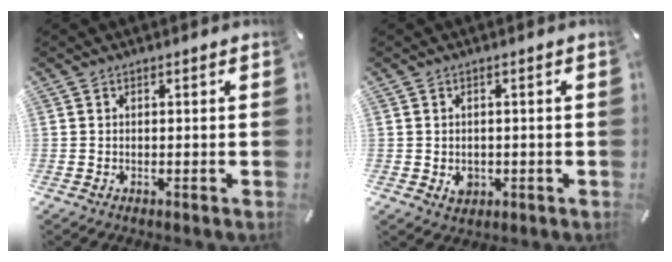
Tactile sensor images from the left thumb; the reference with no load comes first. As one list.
[{"total": 3.1, "force": [-0.6, 2.7, 1.5], "torque": [-0.009, -0.002, -0.011]}]